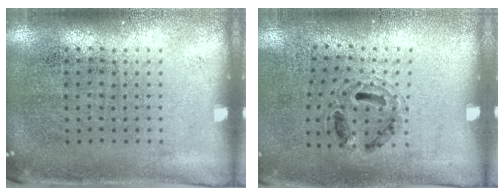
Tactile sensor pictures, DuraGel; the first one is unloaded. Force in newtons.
{"total": 0.9, "press": 0.8, "slide": 0.4}